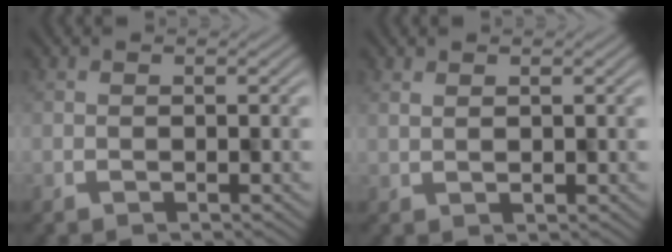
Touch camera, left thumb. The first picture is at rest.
{"total": 1.2, "force": [1.1, 0.1, 0.3], "torque": [-0.009, -0.002, 0.017]}